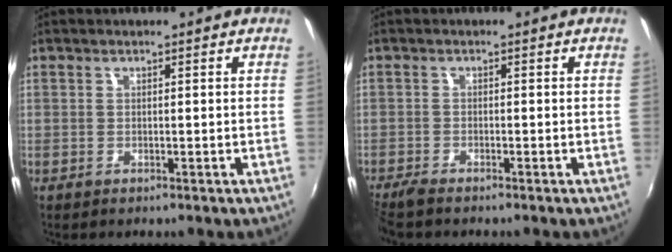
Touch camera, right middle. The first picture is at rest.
{"total": 3.2, "force": [-2.9, 0.3, 1.4], "torque": [-0.039, -0.012, -0.056]}